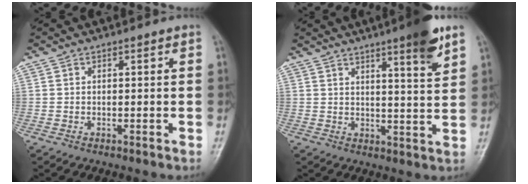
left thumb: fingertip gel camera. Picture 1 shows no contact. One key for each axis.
{"total": 8.6, "fx": 5.4, "fy": 0.8, "fz": 6.7, "tx": -0.088, "ty": -0.033, "tz": 0.074}